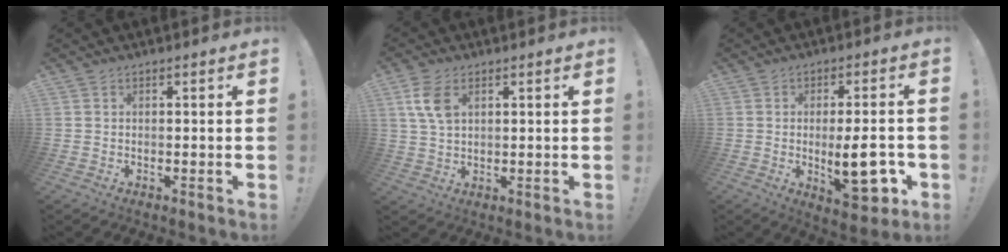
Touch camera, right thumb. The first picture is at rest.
{"total": 7.4, "force": [3.1, 4.3, 5.1], "torque": [-0.106, -0.008, 0.058]}
{"total": 14.6, "force": [-2.9, 5.3, 13.2], "torque": [-0.162, -0.003, -0.037]}